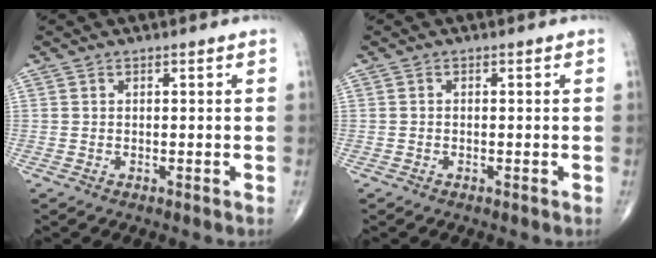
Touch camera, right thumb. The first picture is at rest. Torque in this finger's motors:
{"motor_torque": [-0.30, 0.03, -0.13, -0.04, 0.03]}